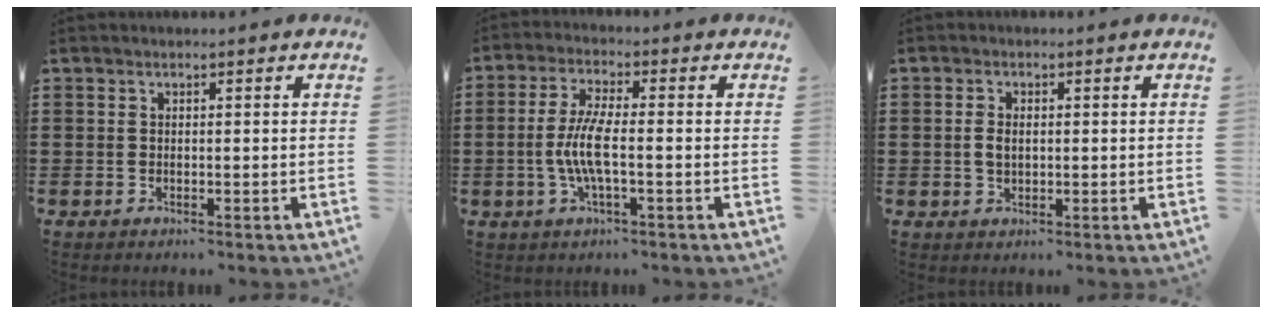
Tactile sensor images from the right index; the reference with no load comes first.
{"total": 6.3, "force": [-1.3, 1.5, 6.0], "torque": [-0.140, -0.009, -0.034]}
{"total": 2.3, "force": [0.0, 1.3, 1.9], "torque": [-0.038, 0.006, 0.000]}